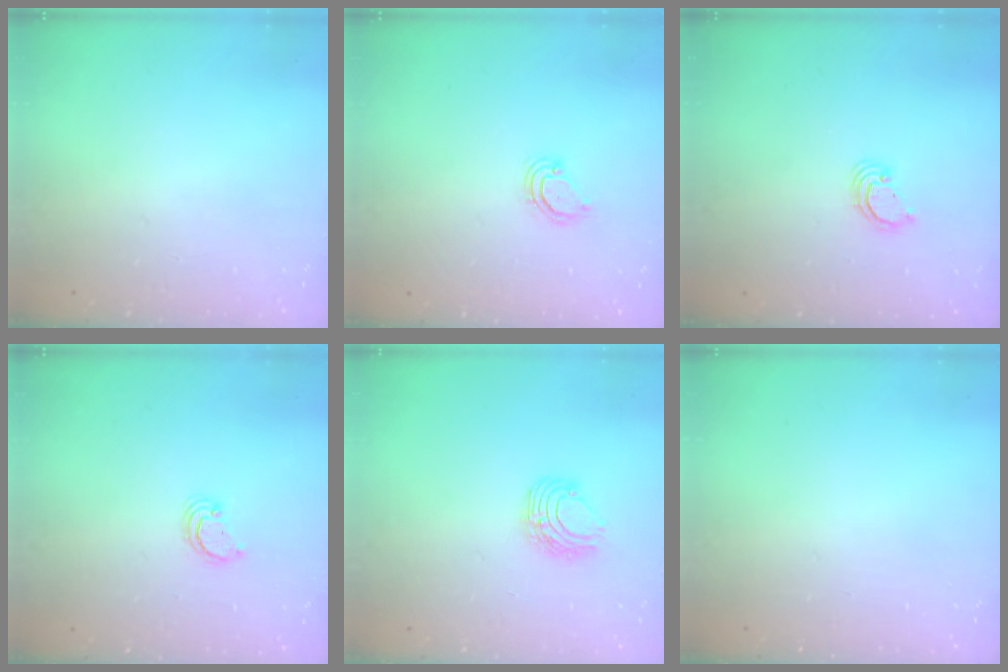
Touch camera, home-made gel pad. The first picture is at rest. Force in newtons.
{"total": 4.3, "press": 4.3, "slide": 0.3}
{"total": 3.7, "press": 3.6, "slide": 0.2}
{"total": 2.3, "press": 2.3, "slide": 0.2}
{"total": 7.5, "press": 7.5, "slide": 0.7}
{"total": 0.0}